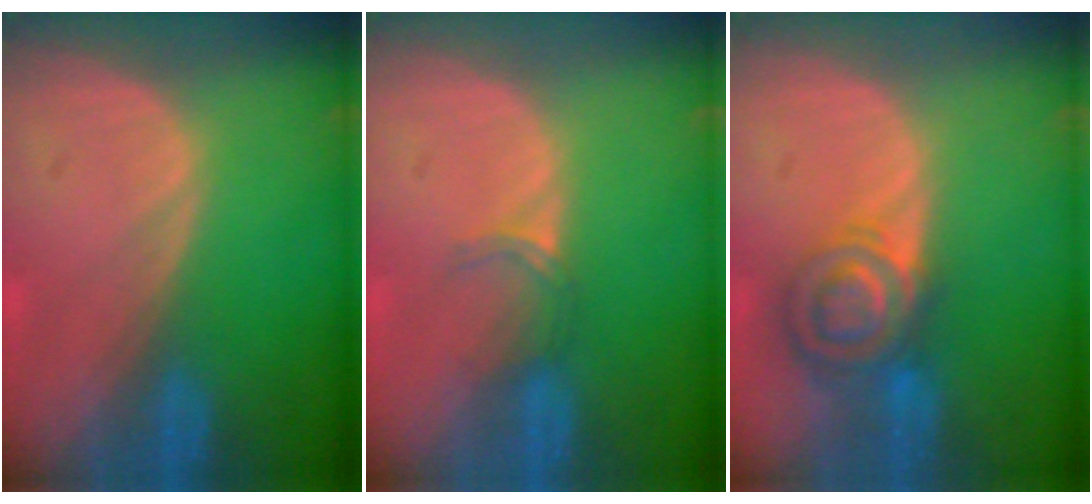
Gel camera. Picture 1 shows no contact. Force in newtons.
{"total": 2.2, "press": 1.7, "slide": 1.3}
{"total": 7.4, "press": 6.3, "slide": 3.9}